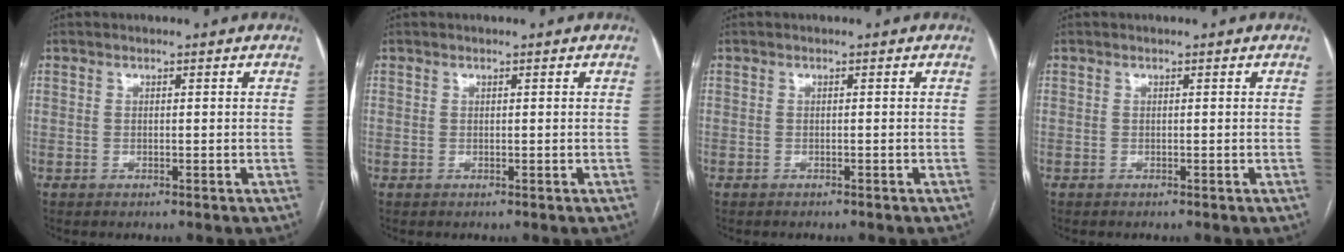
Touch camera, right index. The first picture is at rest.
{"total": 0.0}
{"total": 1.1, "force": [-1.0, 0.4, 0.2], "torque": [-0.009, 0.000, -0.014]}
{"total": 0.0}